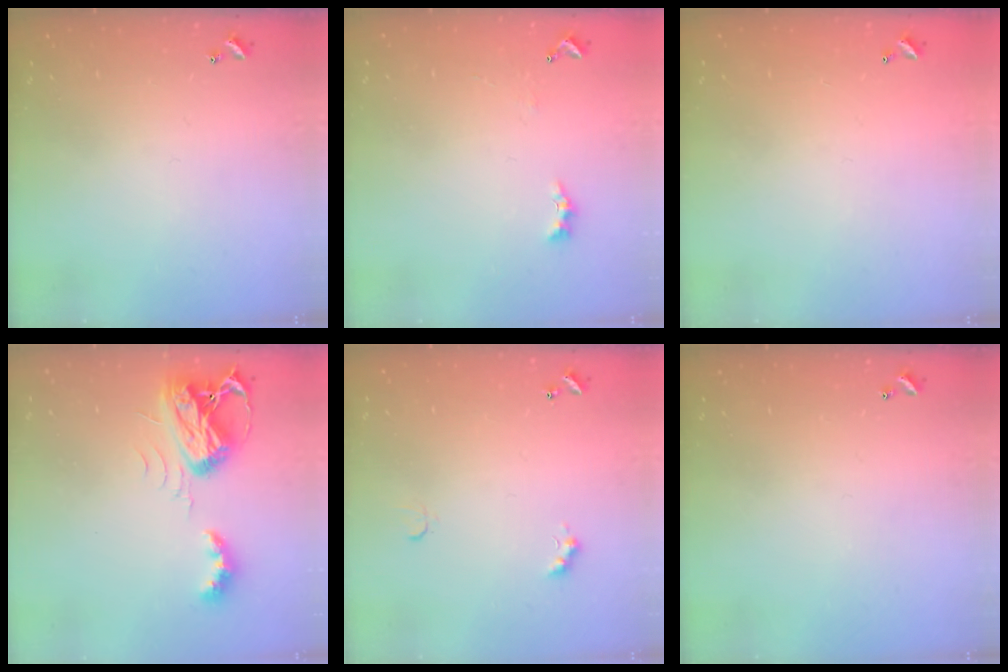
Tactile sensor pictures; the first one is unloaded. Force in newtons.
{"total": 2.0, "press": 1.9, "slide": 0.6}
{"total": 3.0, "press": 3.0, "slide": 0.1}
{"total": 7.9, "press": 7.9, "slide": 0.8}
{"total": 2.4, "press": 2.3, "slide": 0.5}
{"total": 0.0}